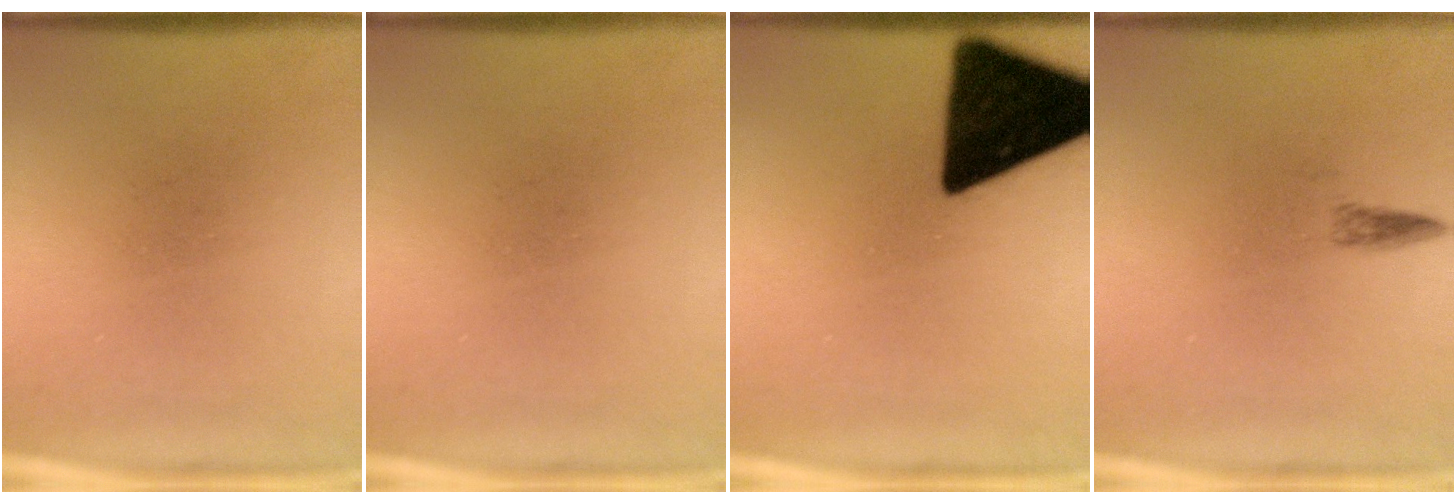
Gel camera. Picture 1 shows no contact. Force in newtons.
{"total": 0.0}
{"total": 19.1}
{"total": 1.2}